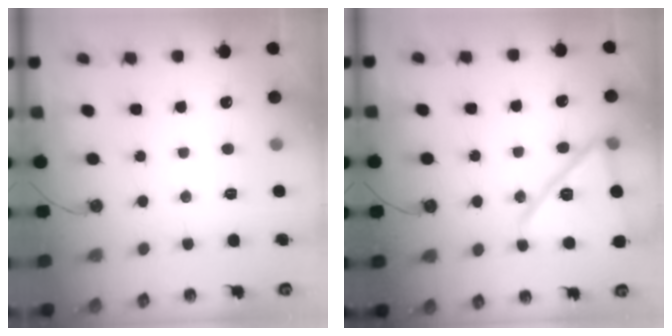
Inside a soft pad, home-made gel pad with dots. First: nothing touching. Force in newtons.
{"total": 16.1, "press": 14.2, "slide": 7.6}